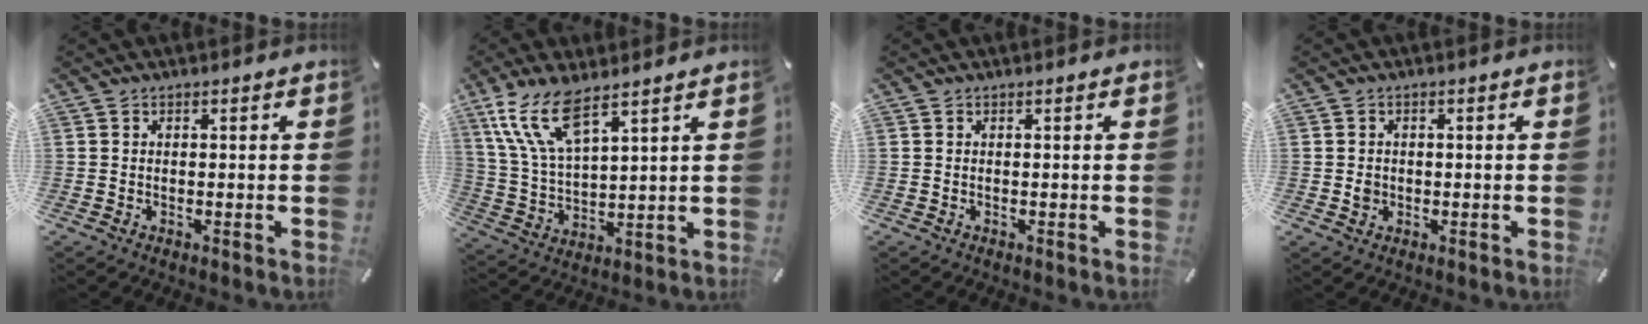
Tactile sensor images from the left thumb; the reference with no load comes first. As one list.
[{"total": 12.8, "force": [8.5, 4.2, 8.6], "torque": [-0.205, -0.029, 0.153]}, {"total": 0.0}, {"total": 2.0, "force": [-0.2, 1.8, 0.7], "torque": [-0.008, 0.002, -0.008]}]